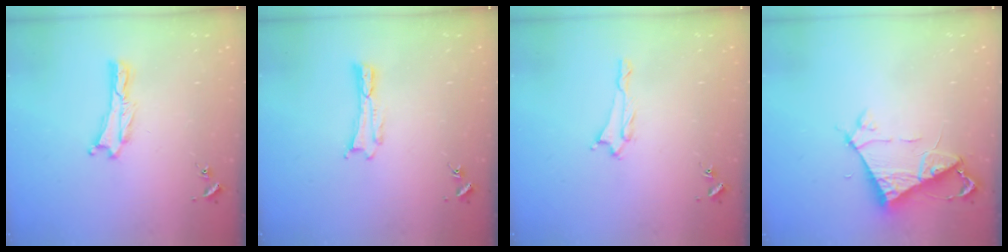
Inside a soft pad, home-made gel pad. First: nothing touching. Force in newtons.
{"total": 0.0}
{"total": 1.3, "press": 1.3, "slide": 0.1}
{"total": 6.9, "press": 6.9, "slide": 0.7}